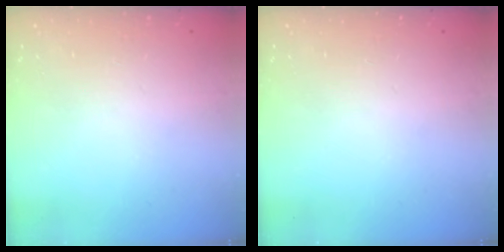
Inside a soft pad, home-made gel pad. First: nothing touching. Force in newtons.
{"total": 0.0}